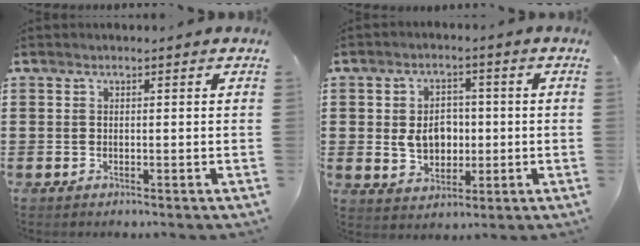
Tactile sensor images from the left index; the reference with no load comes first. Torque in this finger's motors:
{"motor_torque": [0.33, 0.01, 0.26, 0.04]}